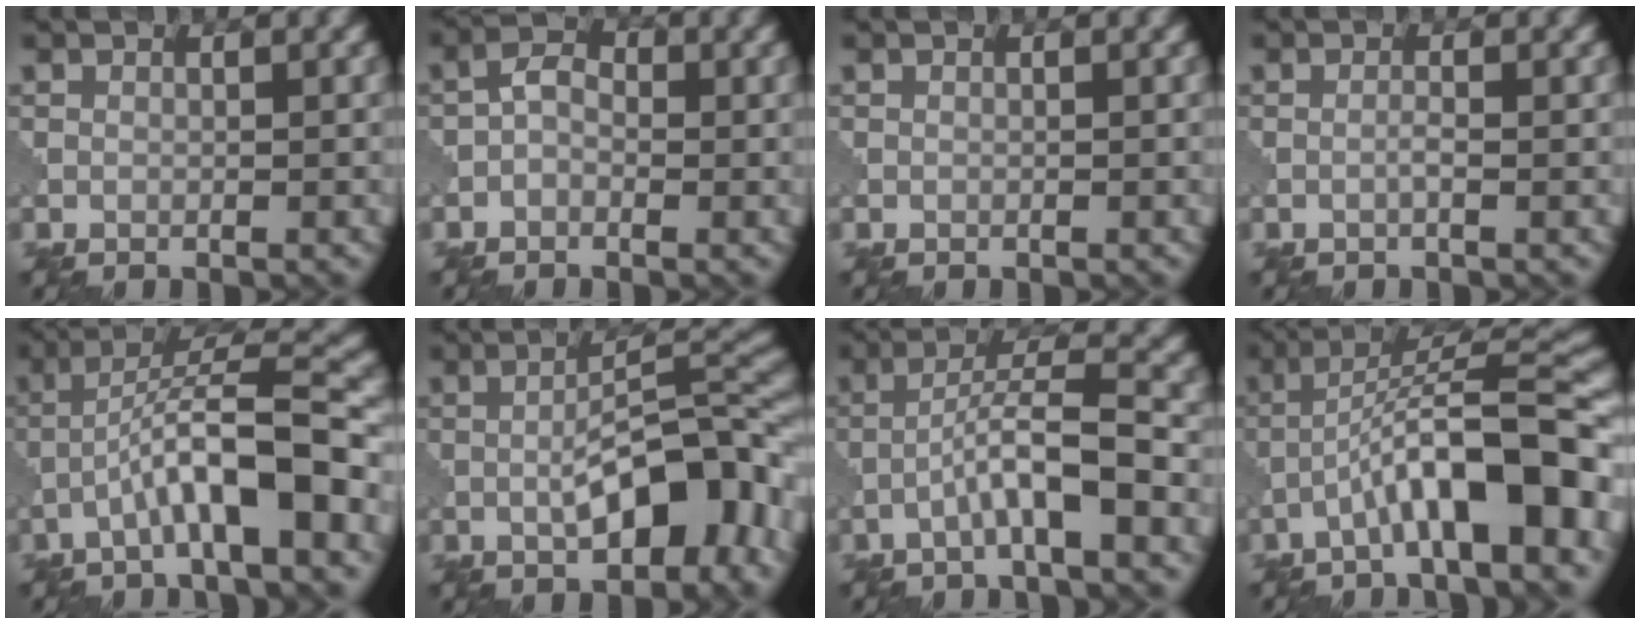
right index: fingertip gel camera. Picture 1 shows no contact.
{"total": 2.0, "force": [-0.8, 1.4, 1.3], "torque": [-0.022, 0.010, -0.022]}
{"total": 0.0}
{"total": 0.8, "force": [-0.4, 0.0, 0.7], "torque": [-0.015, 0.002, -0.009]}
{"total": 8.1, "force": [-3.1, 1.4, 7.4], "torque": [-0.122, 0.025, -0.054]}
{"total": 10.0, "force": [-2.7, 3.6, 9.0], "torque": [-0.130, 0.011, -0.045]}
{"total": 5.2, "force": [-2.1, 0.6, 4.7], "torque": [-0.081, 0.021, -0.045]}
{"total": 10.4, "force": [-4.0, 2.1, 9.3], "torque": [-0.143, 0.030, -0.066]}